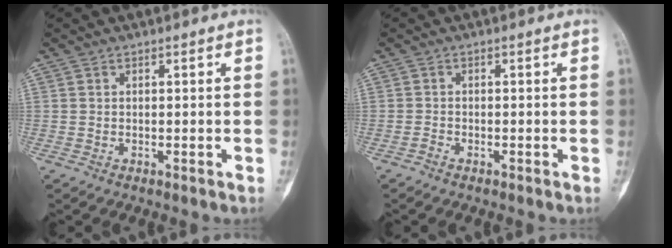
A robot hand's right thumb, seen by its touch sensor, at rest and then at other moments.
{"total": 0.7, "force": [-0.7, 0.2, 0.1], "torque": [-0.008, 0.001, -0.018]}